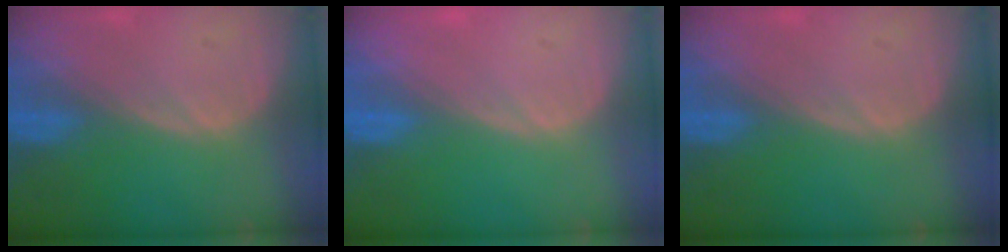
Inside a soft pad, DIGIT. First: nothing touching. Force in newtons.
{"total": 0.0}
{"total": 0.0}